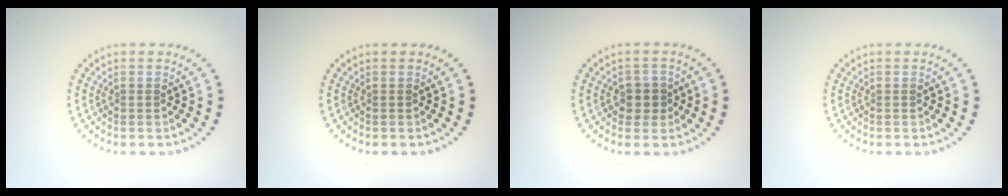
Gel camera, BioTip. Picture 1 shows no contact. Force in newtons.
{"total": 0.0}
{"total": 2.0, "press": 1.8, "slide": 0.8}
{"total": 0.0}